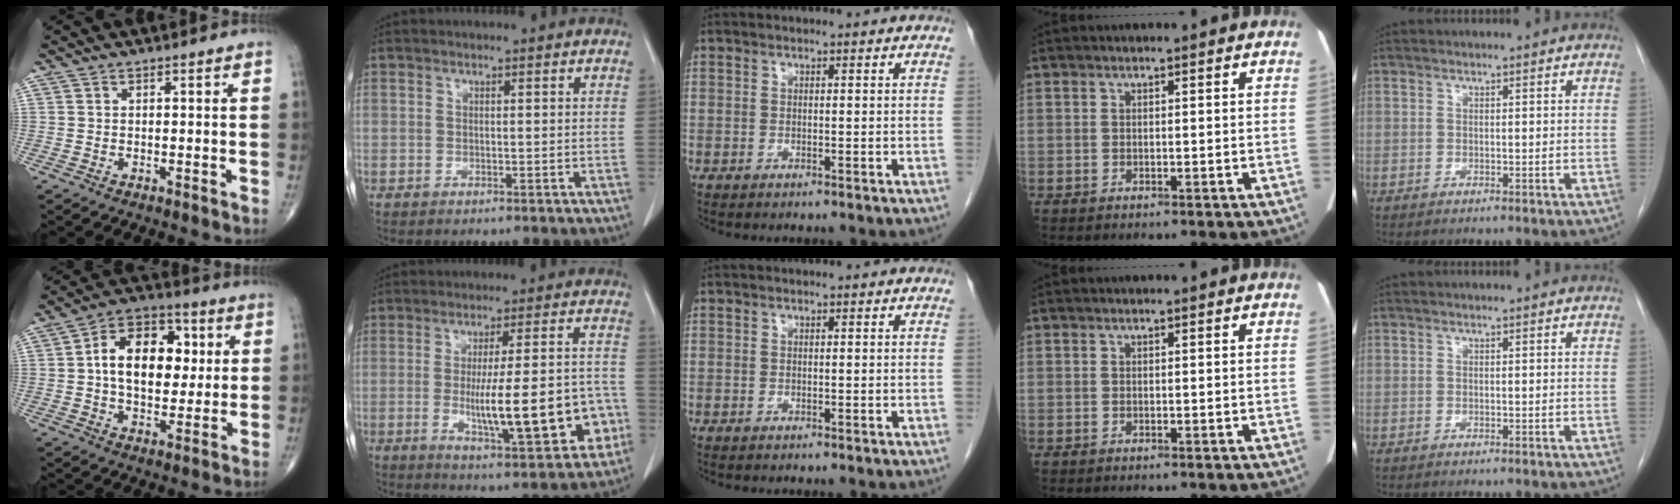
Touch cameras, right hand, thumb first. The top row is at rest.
{"thumb": {"total": 15.2, "force": [2.0, 9.8, 11.4], "torque": [-0.140, 0.012, 0.023]}, "index": {"total": 16.4, "force": [-3.4, 3.2, 15.8], "torque": [-0.235, 0.007, -0.035]}}